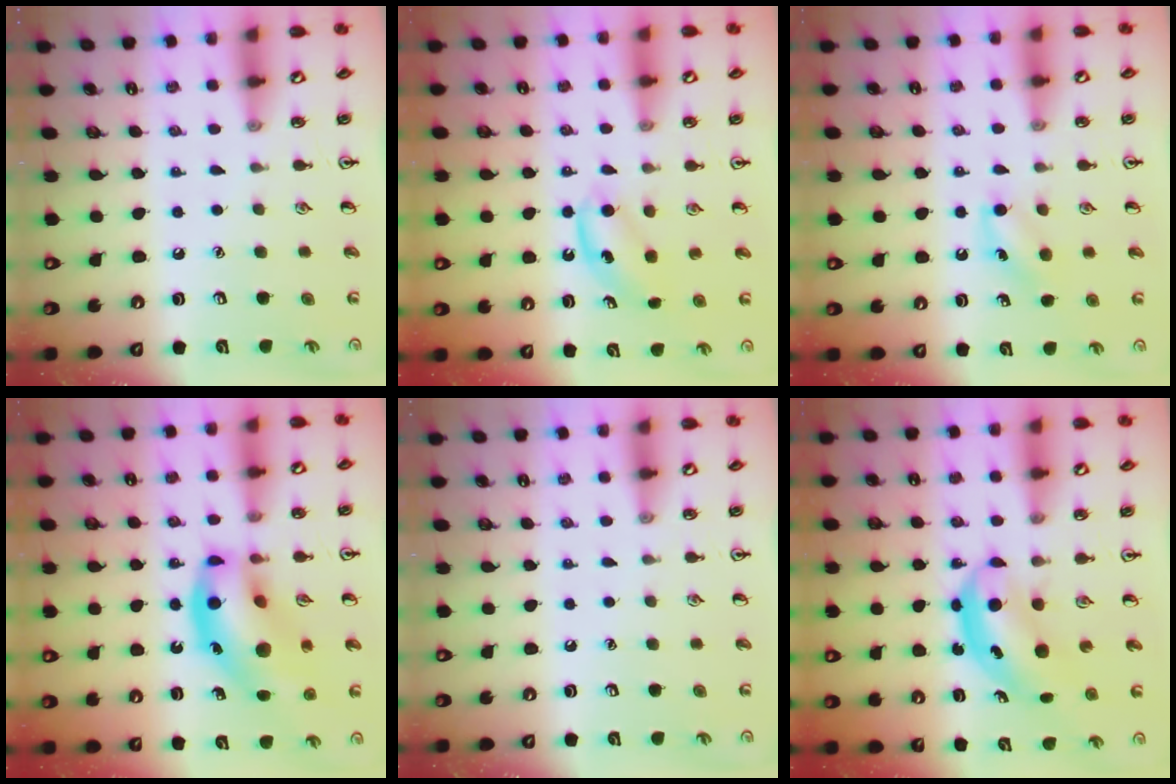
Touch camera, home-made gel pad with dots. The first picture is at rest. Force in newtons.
{"total": 5.6, "press": 5.4, "slide": 1.4}
{"total": 6.4, "press": 6.2, "slide": 1.7}
{"total": 17.4, "press": 16.9, "slide": 4.5}
{"total": 0.0}
{"total": 5.1, "press": 5.0, "slide": 0.6}